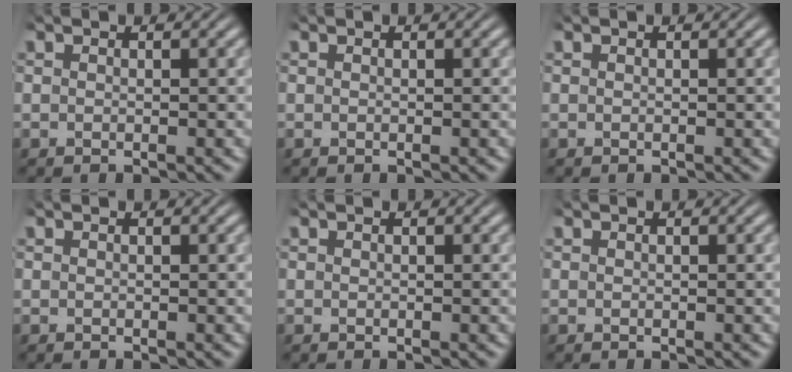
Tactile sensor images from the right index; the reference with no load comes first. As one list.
[{"total": 0.0}, {"total": 0.0}, {"total": 0.0}, {"total": 0.0}, {"total": 0.0}]